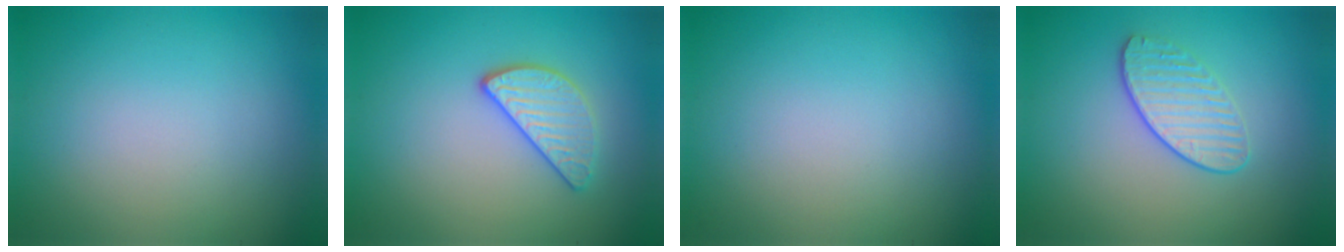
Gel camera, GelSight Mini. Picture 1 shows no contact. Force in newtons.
{"total": 2.8, "press": 2.6, "slide": 0.9}
{"total": 0.0}
{"total": 2.2, "press": 1.8, "slide": 1.2}